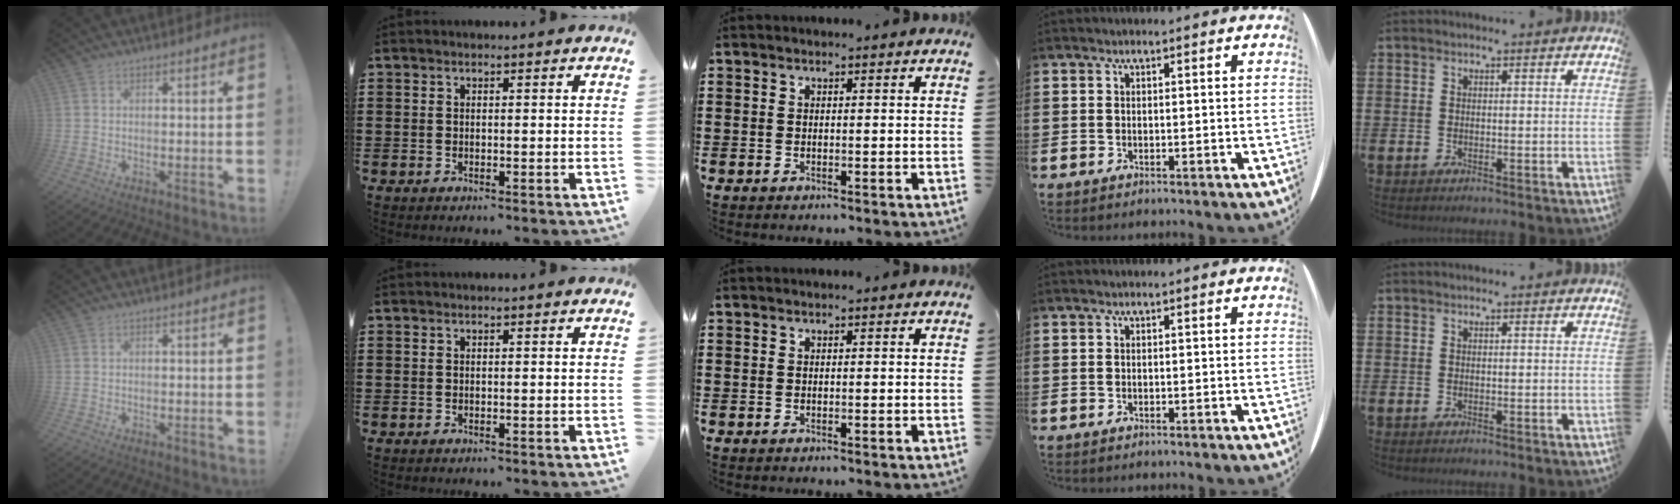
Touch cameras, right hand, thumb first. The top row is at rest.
{}